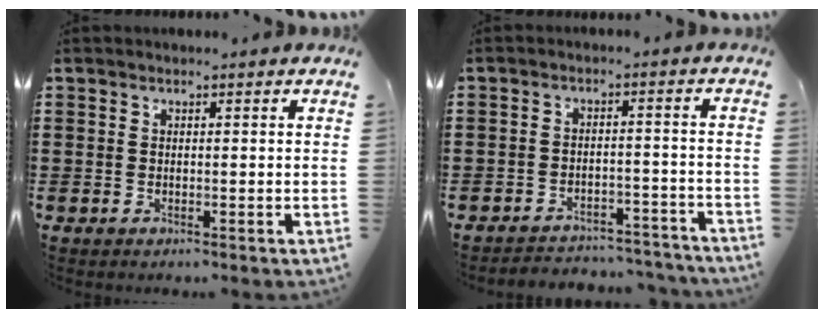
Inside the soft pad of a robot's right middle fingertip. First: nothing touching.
{"total": 4.2, "force": [-4.1, 0.5, 0.1], "torque": [-0.005, 0.002, -0.089]}